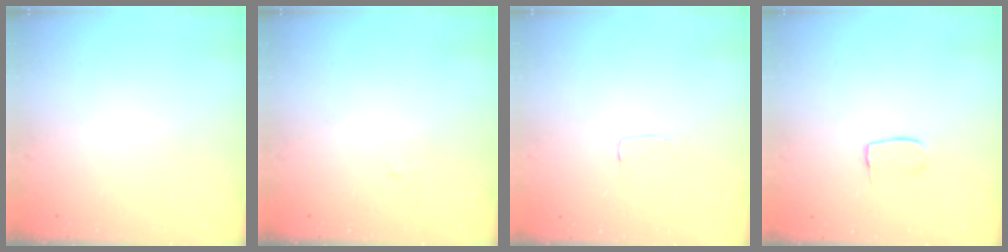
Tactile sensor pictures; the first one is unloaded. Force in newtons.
{"total": 0.0}
{"total": 2.0, "press": 2.0, "slide": 0.0}
{"total": 4.8, "press": 4.8, "slide": 0.3}